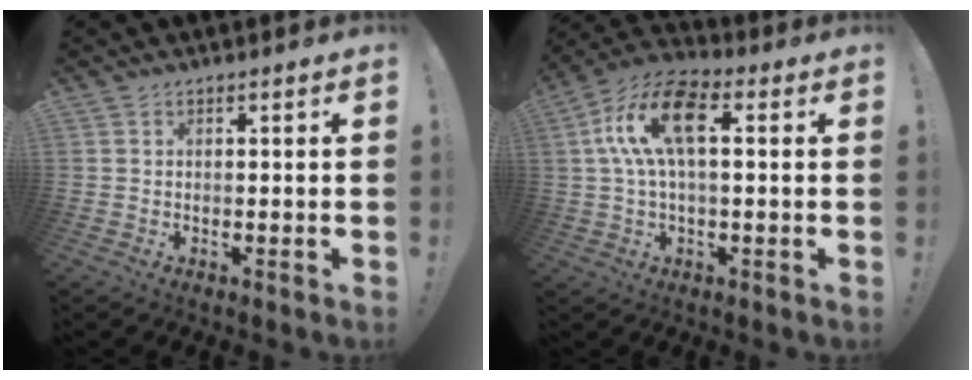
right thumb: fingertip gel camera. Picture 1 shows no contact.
{"total": 14.8, "force": [3.1, 7.2, 12.6], "torque": [-0.245, 0.013, 0.052]}